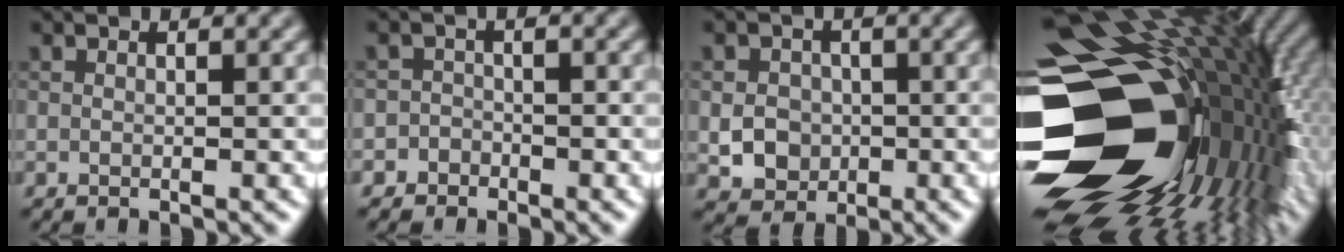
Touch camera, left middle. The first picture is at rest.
{"total": 2.4, "force": [-1.5, 1.8, -0.2], "torque": [0.036, 0.008, -0.032]}
{"total": 3.2, "force": [-0.5, 2.9, 1.4], "torque": [-0.024, -0.001, -0.010]}
{"total": 20.8, "force": [-2.4, 14.1, 15.1], "torque": [-0.275, -0.034, -0.017]}